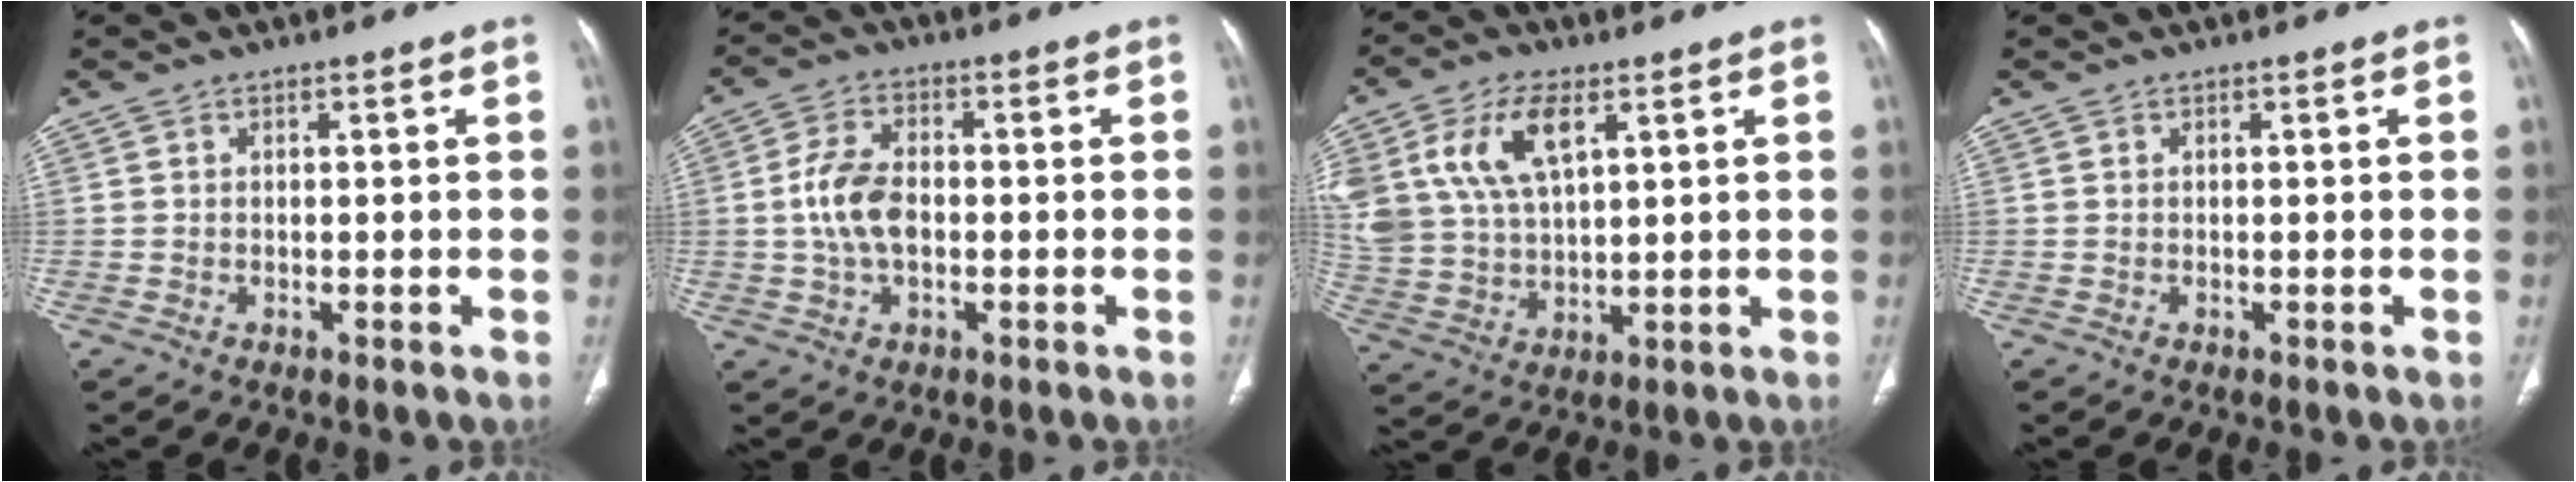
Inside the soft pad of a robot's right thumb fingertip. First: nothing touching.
{"total": 7.9, "force": [-0.5, 4.8, 6.3], "torque": [-0.123, 0.012, -0.012]}
{"total": 14.7, "force": [6.1, 8.0, 10.8], "torque": [-0.216, -0.008, 0.127]}
{"total": 0.0}